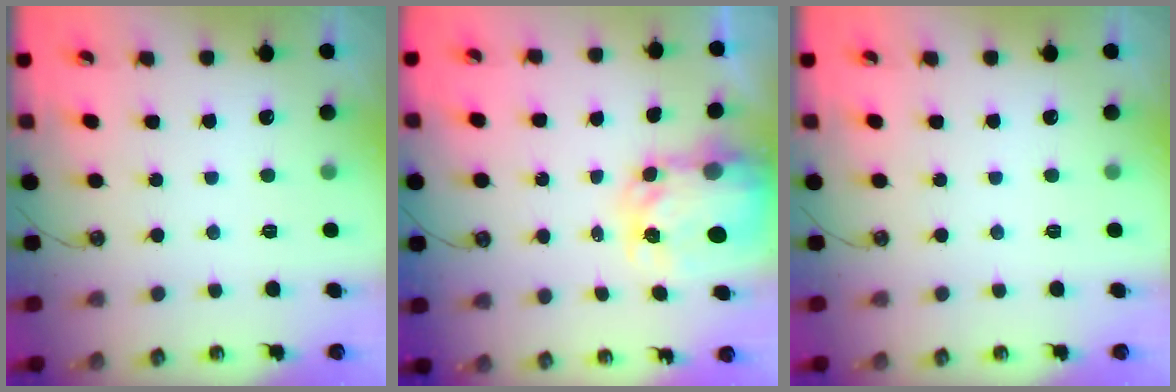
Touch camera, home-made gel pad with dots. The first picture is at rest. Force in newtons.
{"total": 6.1, "press": 6.1, "slide": 0.5}
{"total": 0.0}